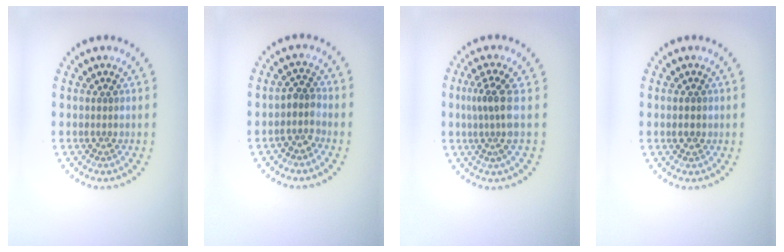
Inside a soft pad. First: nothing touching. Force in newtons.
{"total": 1.8, "press": 1.5, "slide": 1.0}
{"total": 3.0, "press": 2.1, "slide": 2.1}
{"total": 1.7, "press": 1.7, "slide": 0.0}